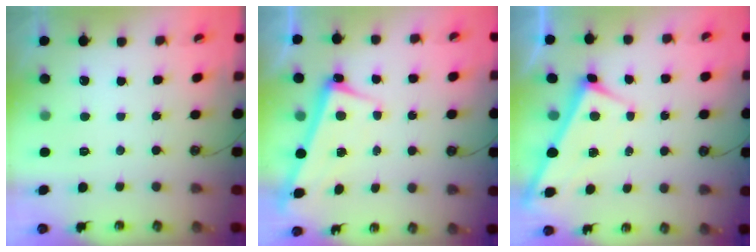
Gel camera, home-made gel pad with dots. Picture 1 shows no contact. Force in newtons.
{"total": 2.6, "press": 2.4, "slide": 0.9}
{"total": 2.9, "press": 2.9, "slide": 0.1}